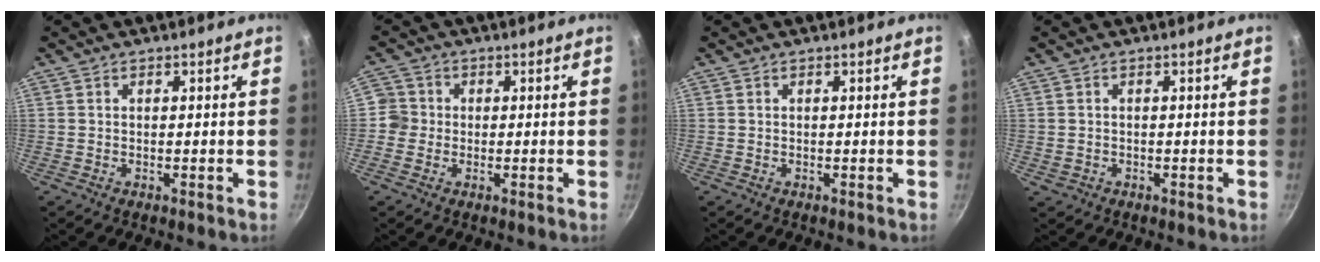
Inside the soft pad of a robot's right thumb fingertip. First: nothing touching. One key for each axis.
{"total": 3.8, "fx": -0.4, "fy": 3.7, "fz": 0.5, "tx": 0.014, "ty": 0.009, "tz": -0.015}
{"total": 0.0}
{"total": 1.0, "fx": -0.3, "fy": 0.9, "fz": 0.3, "tx": -0.008, "ty": 0.006, "tz": 0.000}